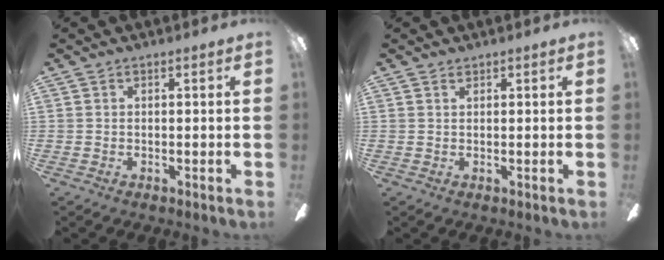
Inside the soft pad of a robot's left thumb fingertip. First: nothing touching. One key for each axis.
{"total": 0.6, "fx": 0.5, "fy": 0.3, "fz": 0.2, "tx": -0.006, "ty": 0.001, "tz": 0.010}